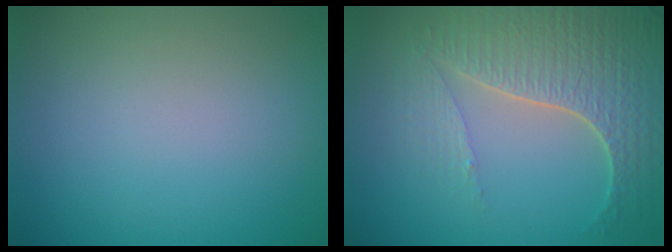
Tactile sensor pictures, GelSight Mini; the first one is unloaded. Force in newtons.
{"total": 5.8, "press": 4.8, "slide": 3.2}